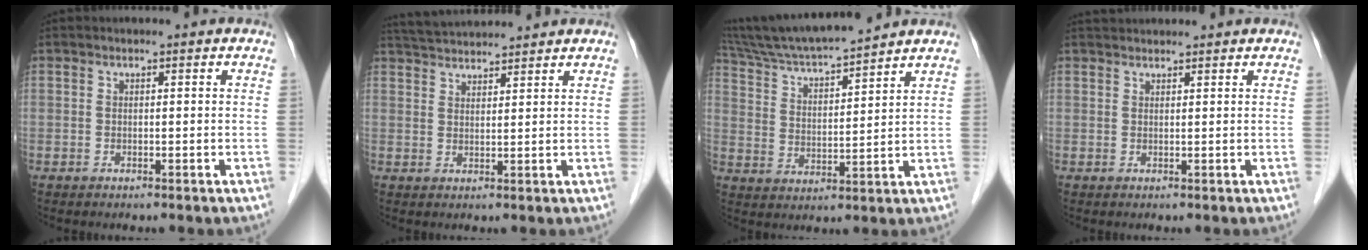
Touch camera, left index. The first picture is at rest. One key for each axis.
{"total": 6.9, "fx": 6.7, "fy": 0.2, "fz": 1.7, "tx": -0.039, "ty": 0.034, "tz": 0.113}
{"total": 13.7, "fx": 12.4, "fy": 0.1, "fz": 5.6, "tx": -0.109, "ty": 0.011, "tz": 0.219}
{"total": 2.7, "fx": 2.7, "fy": 0.2, "fz": 0.5, "tx": -0.008, "ty": 0.030, "tz": 0.047}